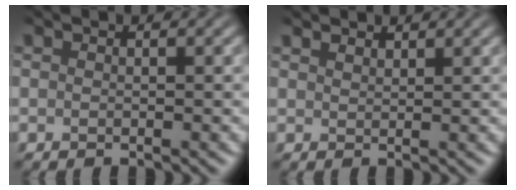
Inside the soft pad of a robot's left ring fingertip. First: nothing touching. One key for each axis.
{"total": 1.7, "fx": 1.6, "fy": 0.4, "fz": 0.3, "tx": -0.008, "ty": -0.001, "tz": 0.028}